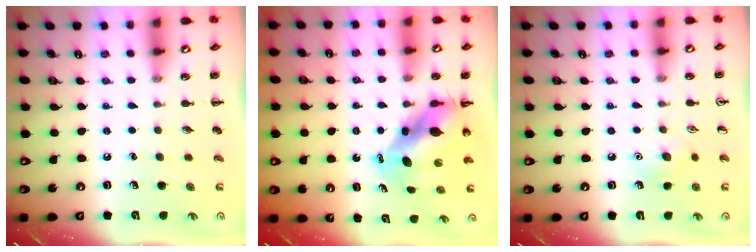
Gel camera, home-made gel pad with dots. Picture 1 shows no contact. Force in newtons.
{"total": 9.6, "press": 9.2, "slide": 2.9}
{"total": 8.0, "press": 7.7, "slide": 2.2}